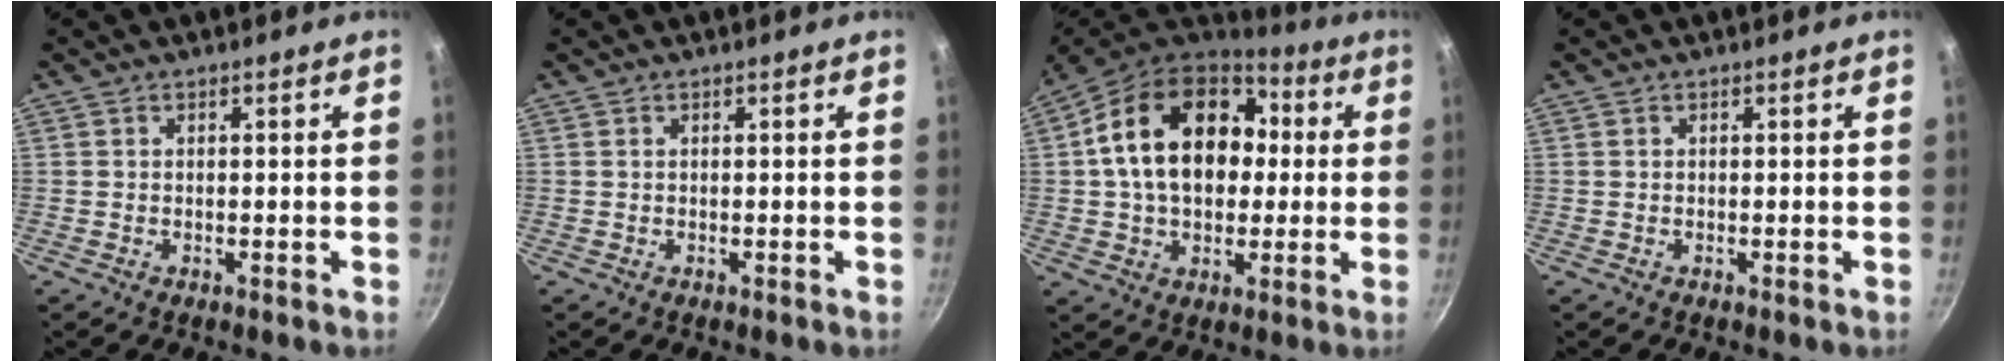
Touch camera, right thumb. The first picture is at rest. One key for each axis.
{"total": 0.0}
{"total": 21.2, "fx": 3.1, "fy": 15.0, "fz": 14.6, "tx": -0.220, "ty": 0.030, "tz": 0.045}
{"total": 0.0}